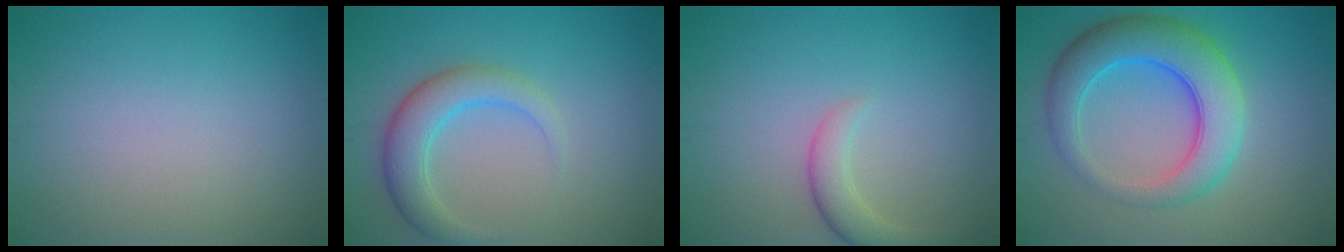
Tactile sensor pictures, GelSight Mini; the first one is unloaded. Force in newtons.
{"total": 4.1, "press": 4.1, "slide": 0.1}
{"total": 2.6, "press": 2.6, "slide": 0.3}
{"total": 7.6, "press": 7.6, "slide": 0.1}